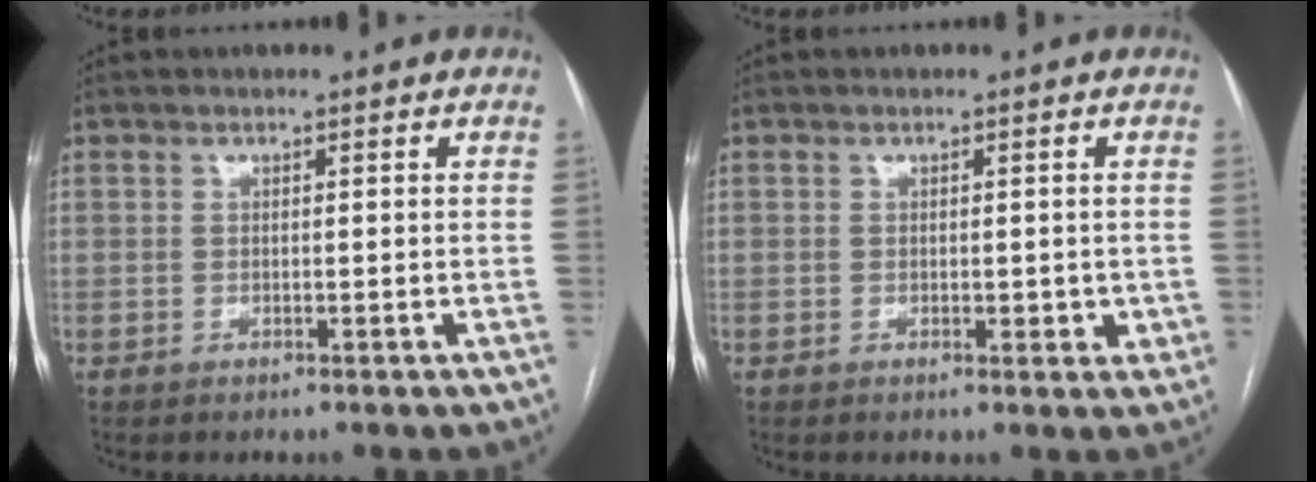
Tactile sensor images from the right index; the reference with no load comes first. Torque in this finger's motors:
{"motor_torque": [0.06, 0.10, 0.02, 0.00]}